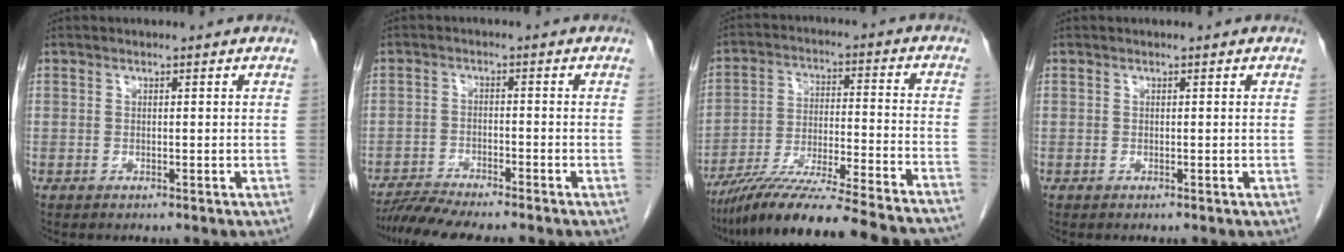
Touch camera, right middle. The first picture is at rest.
{"total": 6.9, "force": [-6.3, -0.4, 2.9], "torque": [-0.047, -0.018, -0.107]}
{"total": 25.1, "force": [-22.1, 0.3, 11.9], "torque": [-0.156, -0.039, -0.333]}
{"total": 0.0}